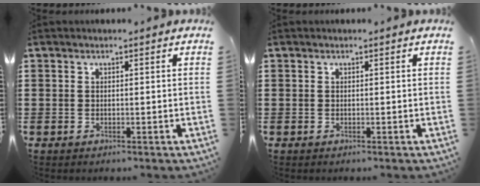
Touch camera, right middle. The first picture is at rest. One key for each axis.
{"total": 0.0}